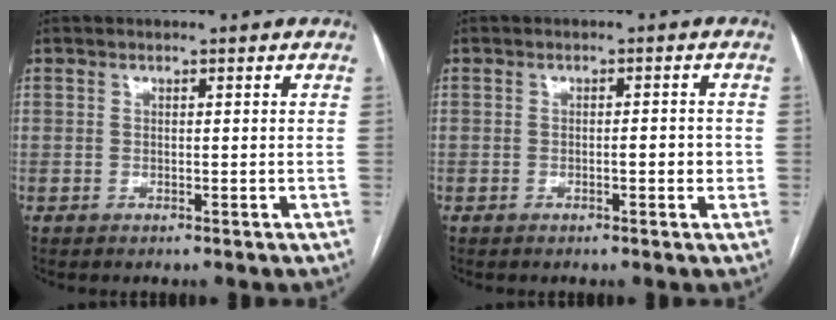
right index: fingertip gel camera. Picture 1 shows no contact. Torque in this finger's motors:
{"motor_torque": [0.56, -0.19, 0.30, 0.04]}